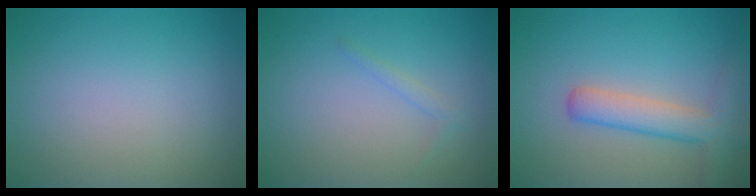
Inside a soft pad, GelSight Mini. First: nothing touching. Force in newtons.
{"total": 0.8, "press": 0.8, "slide": 0.1}
{"total": 4.1, "press": 4.1, "slide": 0.2}